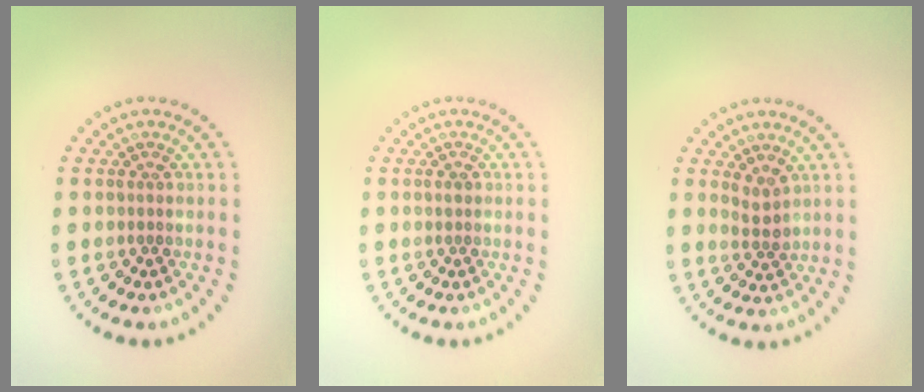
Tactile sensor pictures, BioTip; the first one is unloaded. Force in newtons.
{"total": 0.7, "press": 0.7, "slide": 0.1}
{"total": 1.8, "press": 1.5, "slide": 0.9}